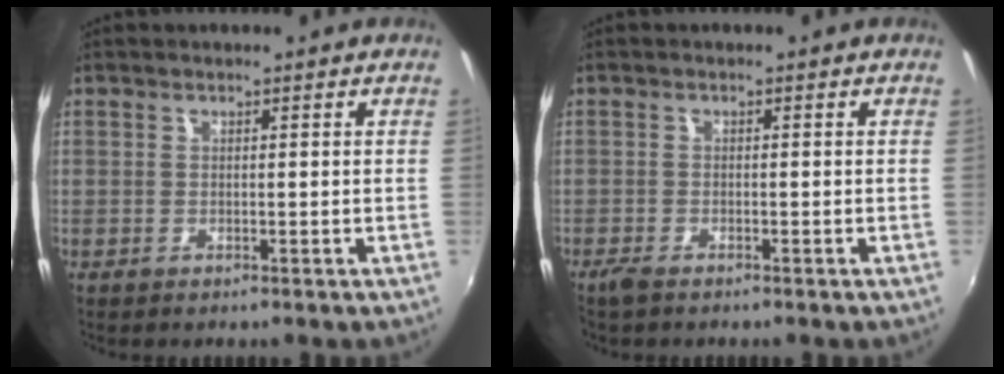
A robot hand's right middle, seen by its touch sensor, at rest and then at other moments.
{"total": 2.0, "force": [-1.7, 0.6, 1.0], "torque": [-0.025, -0.007, -0.034]}